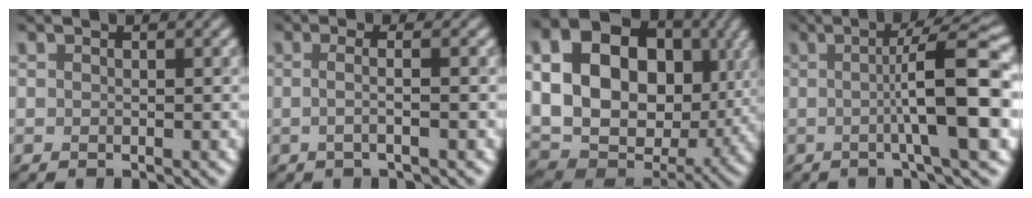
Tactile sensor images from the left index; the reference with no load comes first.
{"total": 2.5, "force": [0.0, 0.9, 2.3], "torque": [-0.028, -0.006, -0.018]}
{"total": 19.8, "force": [4.6, 15.0, 12.1], "torque": [-0.236, 0.031, 0.107]}
{"total": 8.8, "force": [-0.5, 1.3, 8.7], "torque": [-0.115, 0.013, -0.013]}